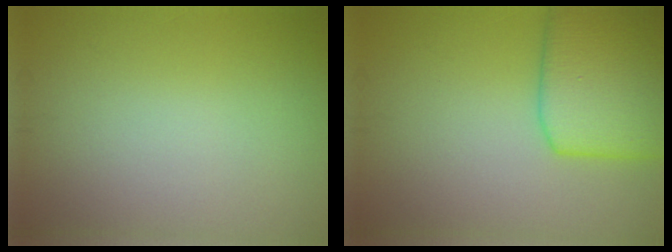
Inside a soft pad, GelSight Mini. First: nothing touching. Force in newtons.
{"total": 7.8, "press": 7.8, "slide": 0.4}